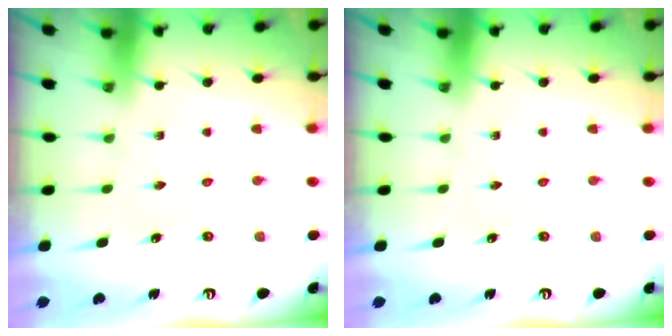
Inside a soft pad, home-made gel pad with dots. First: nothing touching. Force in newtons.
{"total": 0.0}